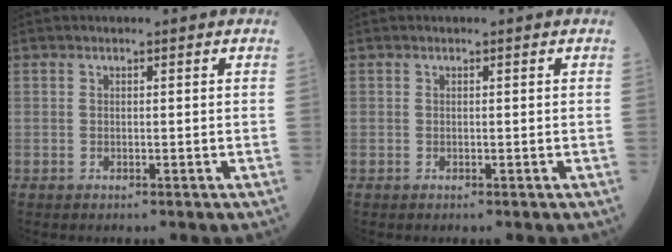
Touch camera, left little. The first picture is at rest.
{"total": 0.0}